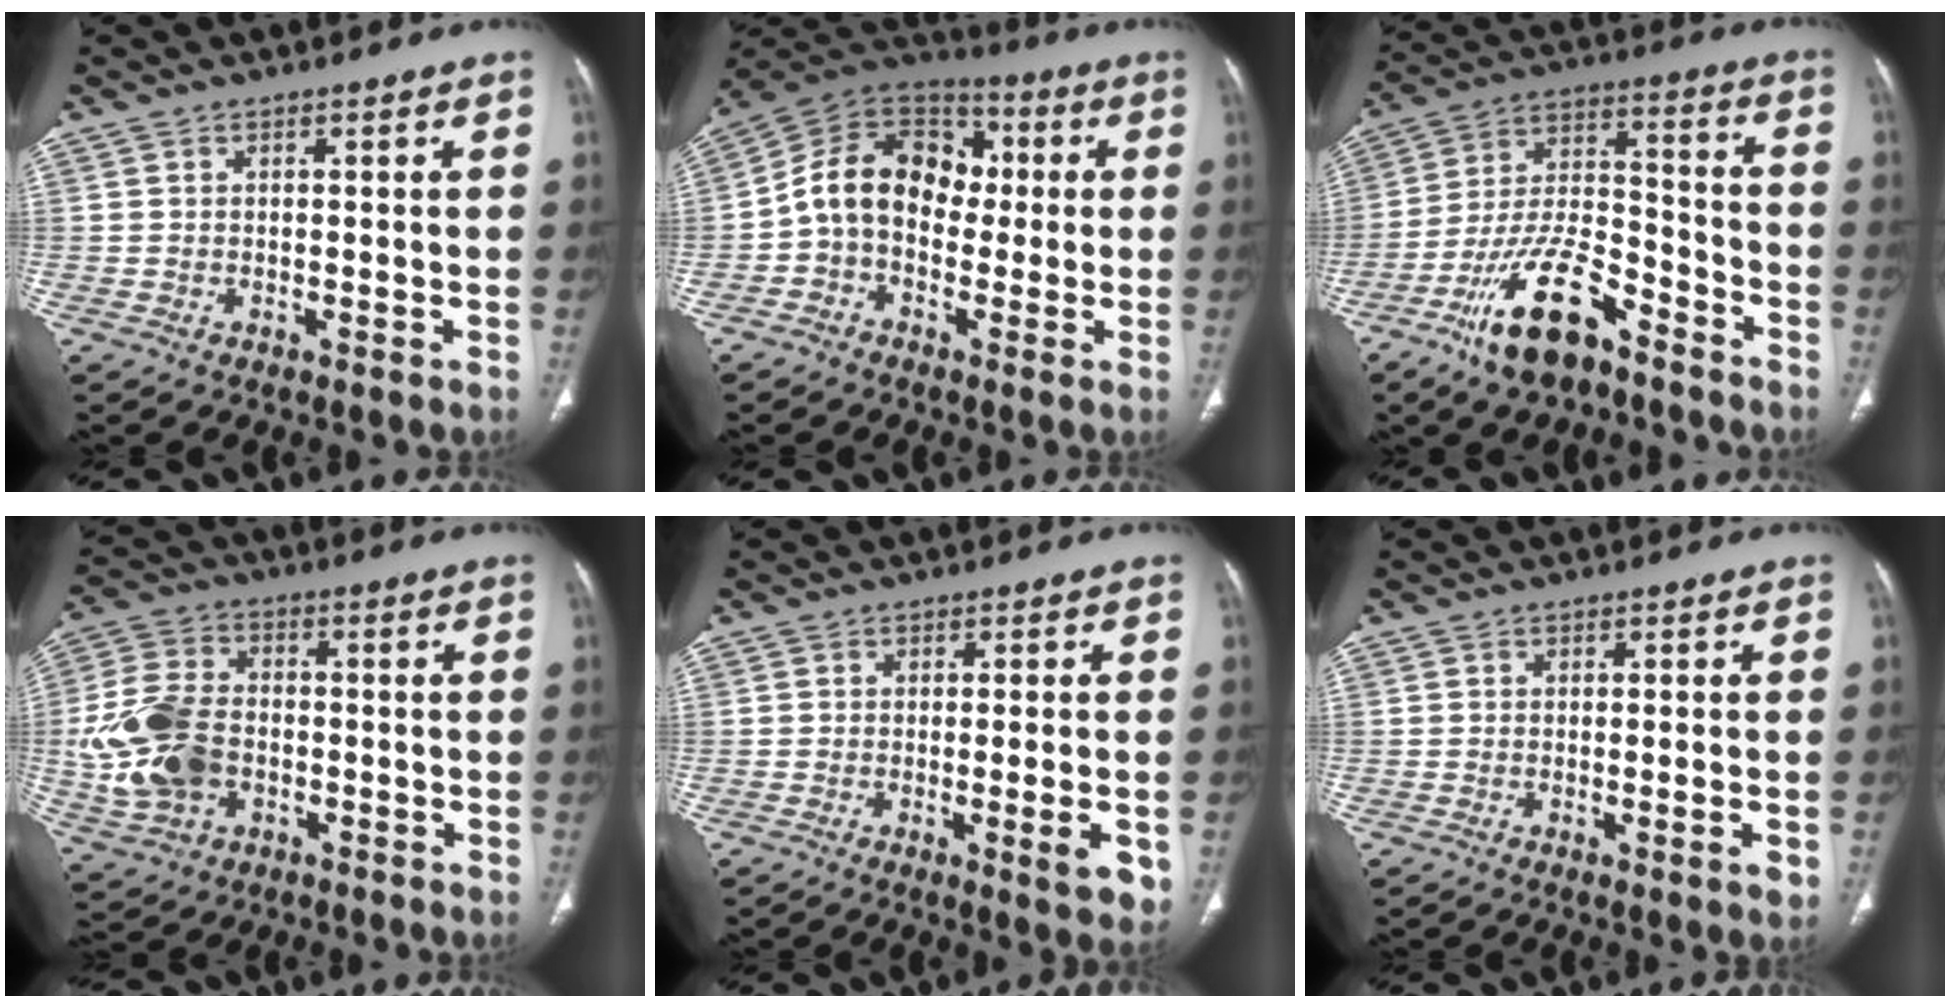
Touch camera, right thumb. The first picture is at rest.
{"total": 13.9, "force": [0.0, 10.9, 8.5], "torque": [-0.115, 0.044, -0.017]}
{"total": 15.2, "force": [-10.0, 6.6, 9.4], "torque": [-0.170, 0.076, -0.184]}
{"total": 14.2, "force": [-2.4, 10.1, 9.6], "torque": [-0.194, 0.016, -0.043]}
{"total": 5.5, "force": [-1.2, 1.4, 5.2], "torque": [-0.069, -0.010, -0.013]}
{"total": 2.4, "force": [-0.3, 0.7, 2.3], "torque": [-0.038, -0.004, -0.001]}